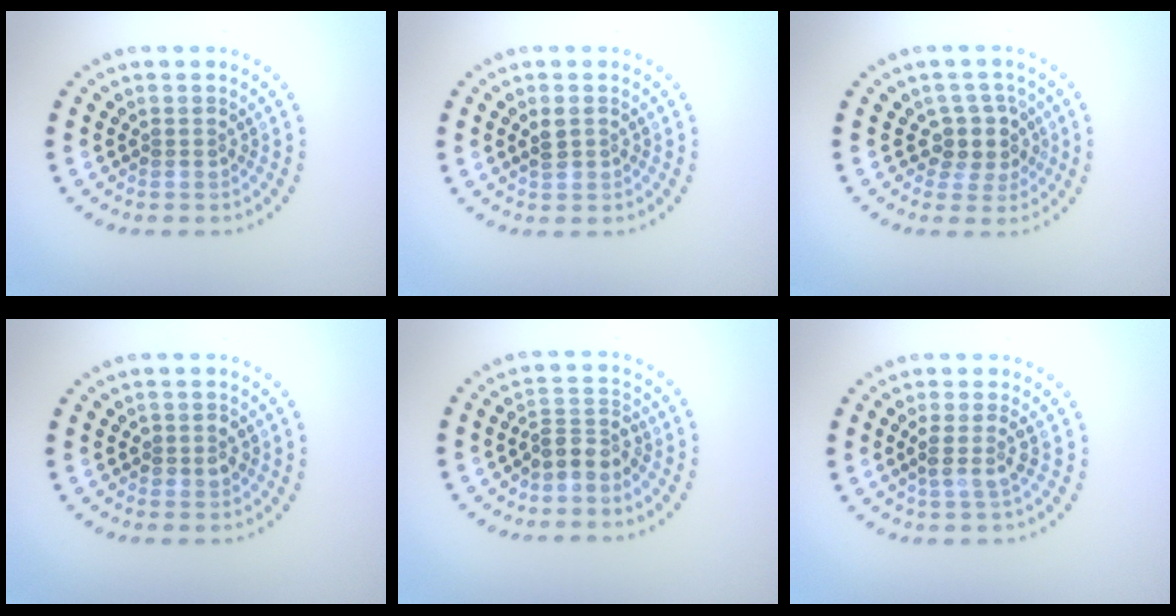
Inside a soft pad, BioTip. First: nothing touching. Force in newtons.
{"total": 1.3, "press": 1.3, "slide": 0.1}
{"total": 2.7, "press": 2.3, "slide": 1.5}
{"total": 1.4, "press": 1.4, "slide": 0.5}
{"total": 2.6, "press": 2.0, "slide": 1.6}
{"total": 1.9, "press": 1.5, "slide": 1.1}